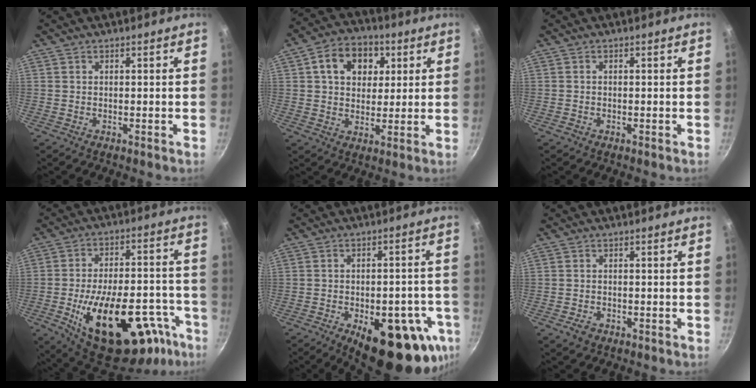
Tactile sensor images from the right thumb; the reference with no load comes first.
{"total": 11.6, "force": [3.8, 8.8, 6.7], "torque": [-0.078, 0.003, 0.050]}
{"total": 0.6, "force": [-0.4, 0.4, 0.1], "torque": [-0.003, 0.004, -0.007]}
{"total": 29.9, "force": [-13.6, 14.5, 22.4], "torque": [-0.281, 0.052, -0.183]}
{"total": 21.8, "force": [-9.8, 9.9, 16.8], "torque": [-0.156, 0.021, -0.120]}
{"total": 2.5, "force": [-1.4, 1.6, 1.2], "torque": [-0.022, 0.012, -0.023]}